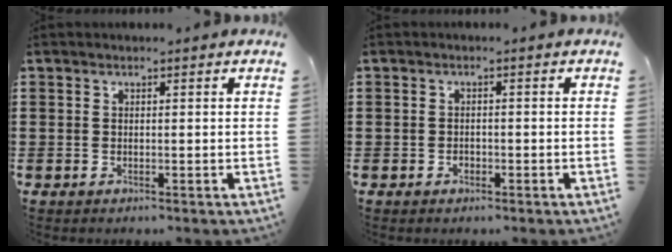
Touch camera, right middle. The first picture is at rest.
{"total": 0.9, "force": [-0.5, 0.6, 0.4], "torque": [-0.010, -0.001, -0.010]}